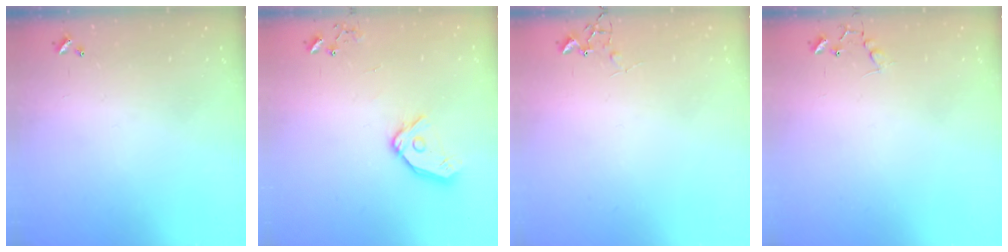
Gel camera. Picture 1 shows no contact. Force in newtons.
{"total": 12.2, "press": 12.1, "slide": 1.5}
{"total": 5.4, "press": 5.3, "slide": 0.8}
{"total": 6.7, "press": 6.7, "slide": 0.4}